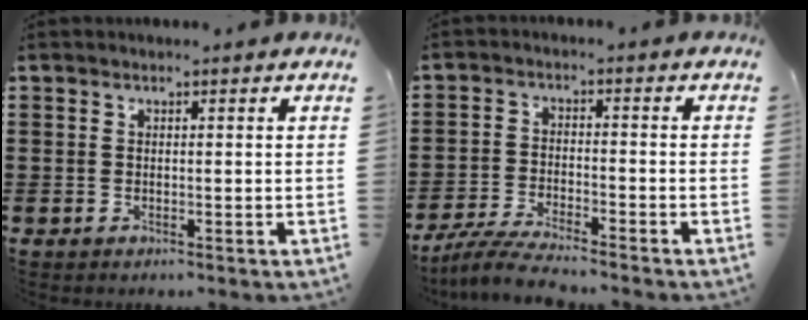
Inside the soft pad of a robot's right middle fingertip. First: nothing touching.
{"total": 5.2, "force": [-4.8, 0.1, 2.1], "torque": [-0.055, -0.015, -0.096]}